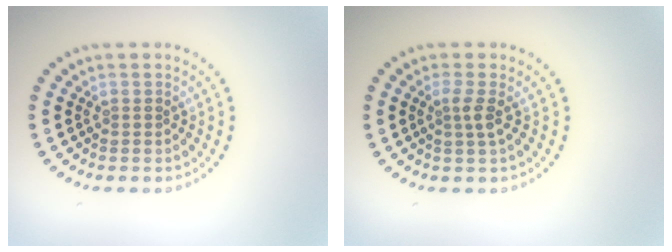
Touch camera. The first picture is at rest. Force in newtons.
{"total": 1.5, "press": 1.1, "slide": 1.0}